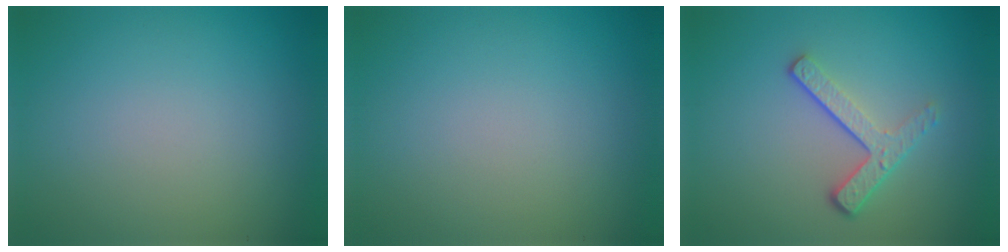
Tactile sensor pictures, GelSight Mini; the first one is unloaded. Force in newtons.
{"total": 0.0}
{"total": 3.5, "press": 2.5, "slide": 2.4}